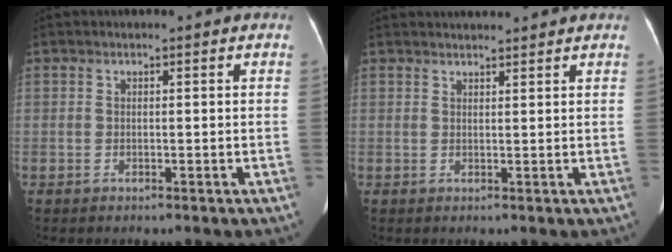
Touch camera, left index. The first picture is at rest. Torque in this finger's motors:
{"motor_torque": [0.21, -0.21, 0.03, 0.06]}